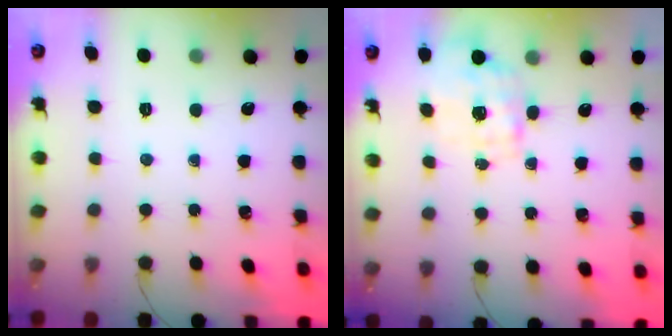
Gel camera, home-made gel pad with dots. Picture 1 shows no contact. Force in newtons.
{"total": 1.1, "press": 1.0, "slide": 0.5}